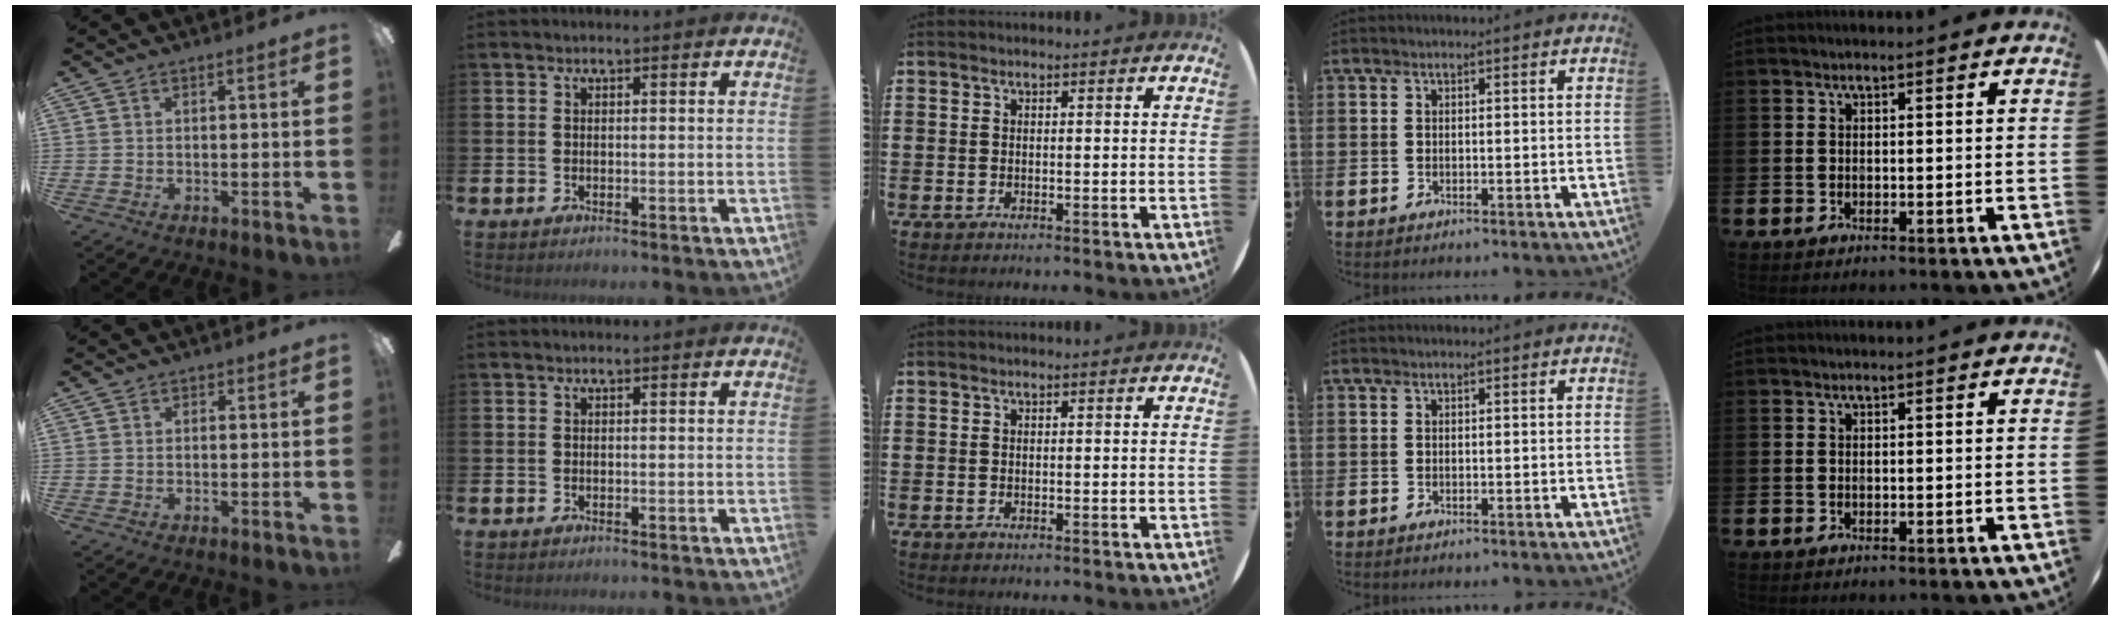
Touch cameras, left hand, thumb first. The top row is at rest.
{}